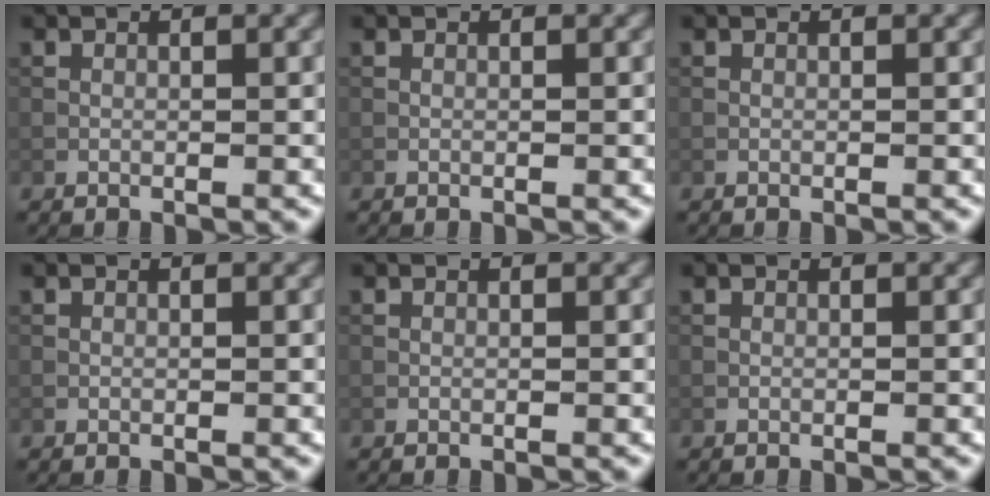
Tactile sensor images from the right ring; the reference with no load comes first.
{"total": 0.0}
{"total": 0.0}
{"total": 0.0}
{"total": 0.0}
{"total": 0.0}